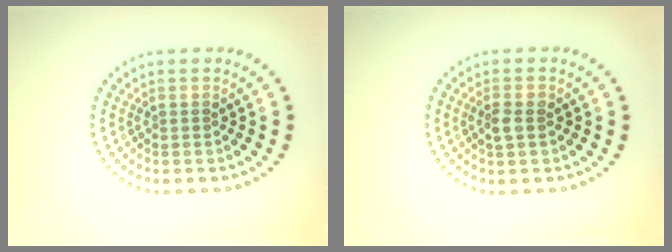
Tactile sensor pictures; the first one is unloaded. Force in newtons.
{"total": 1.5, "press": 1.5, "slide": 0.3}